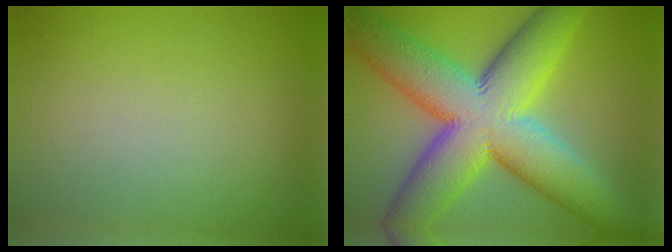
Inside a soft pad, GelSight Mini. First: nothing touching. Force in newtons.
{"total": 14.9, "press": 14.9, "slide": 0.8}